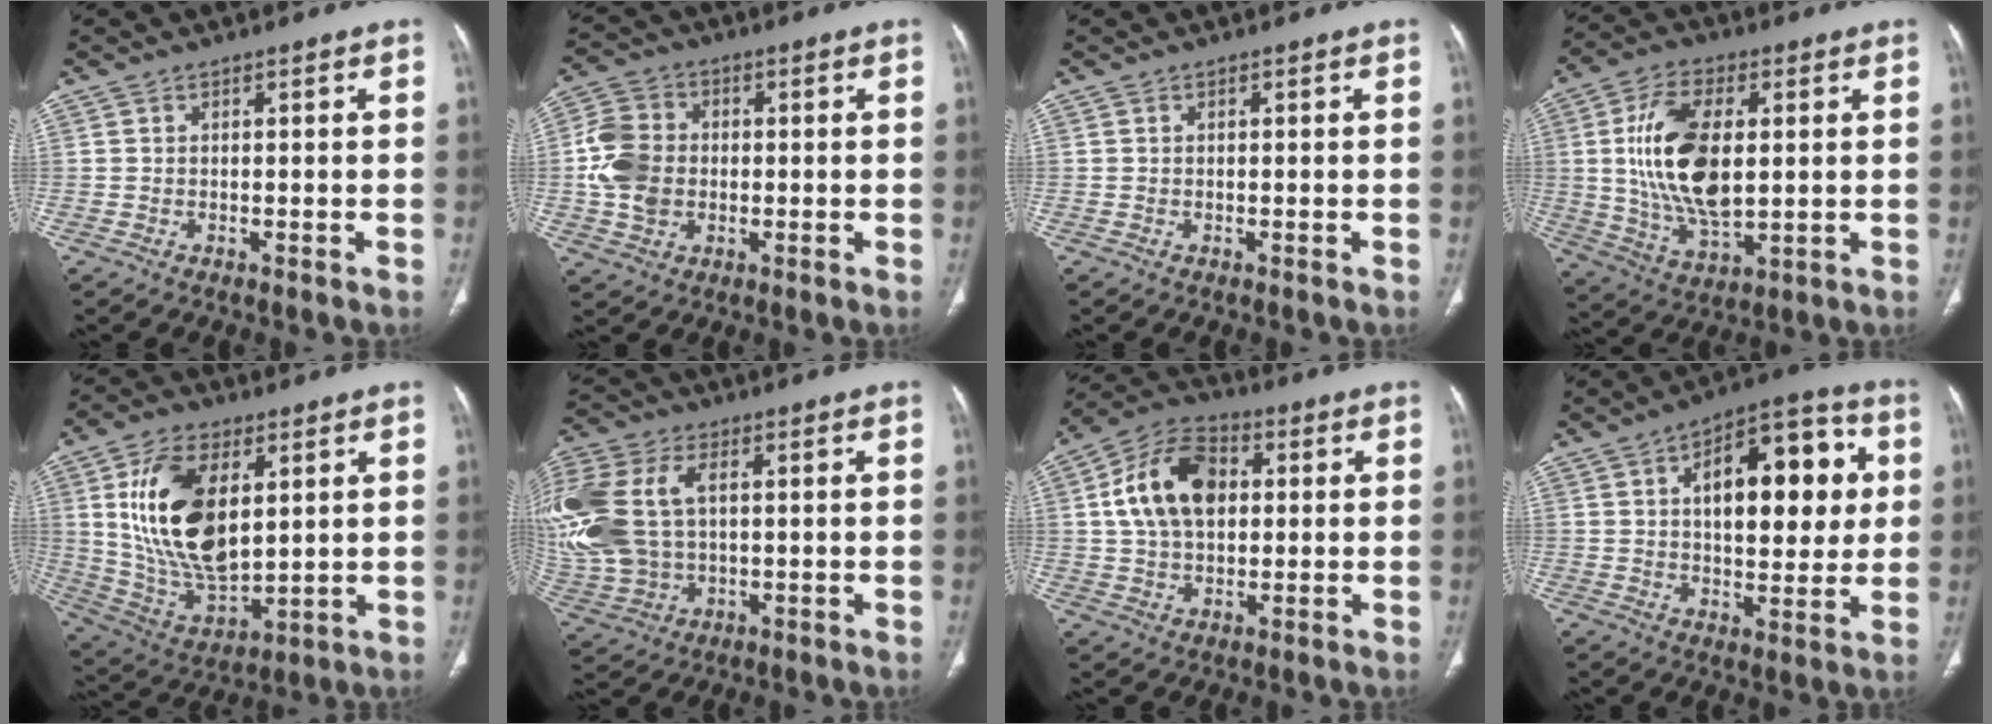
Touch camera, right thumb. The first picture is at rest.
{"total": 9.7, "force": [-0.7, 7.8, 5.7], "torque": [-0.101, 0.014, -0.018]}
{"total": 0.0}
{"total": 17.2, "force": [2.0, 9.1, 14.5], "torque": [-0.266, -0.007, 0.042]}
{"total": 19.6, "force": [4.8, 10.8, 15.7], "torque": [-0.275, -0.020, 0.100]}
{"total": 23.9, "force": [3.4, 16.0, 17.3], "torque": [-0.445, 0.022, 0.078]}
{"total": 14.5, "force": [2.5, 9.5, 10.7], "torque": [-0.177, 0.016, 0.038]}
{"total": 19.0, "force": [4.2, 9.5, 15.9], "torque": [-0.173, 0.011, 0.056]}